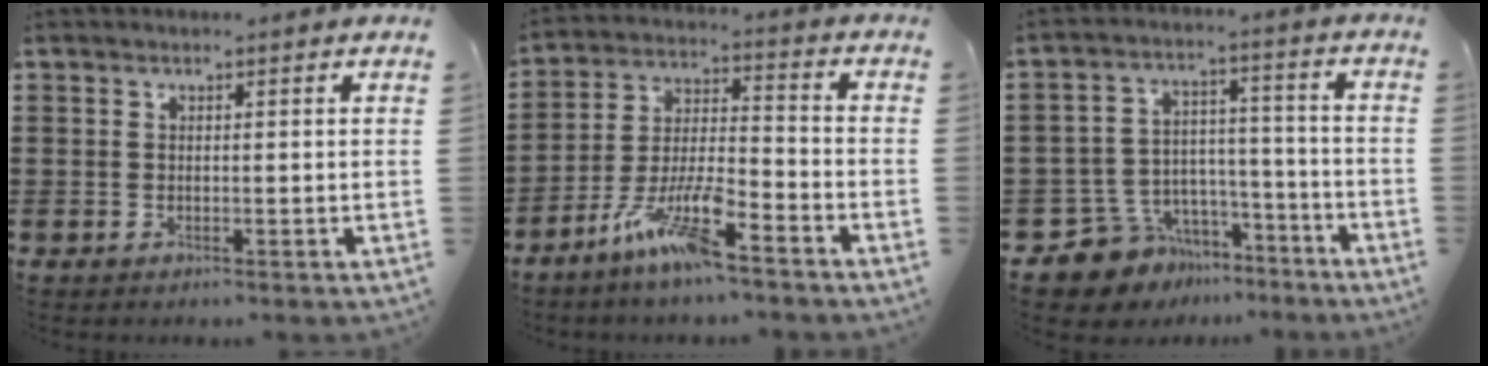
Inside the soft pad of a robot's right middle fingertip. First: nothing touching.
{"total": 9.4, "force": [-6.7, 1.4, 6.4], "torque": [-0.143, -0.004, -0.129]}
{"total": 8.2, "force": [-7.2, 3.9, -0.1], "torque": [-0.019, 0.014, -0.140]}